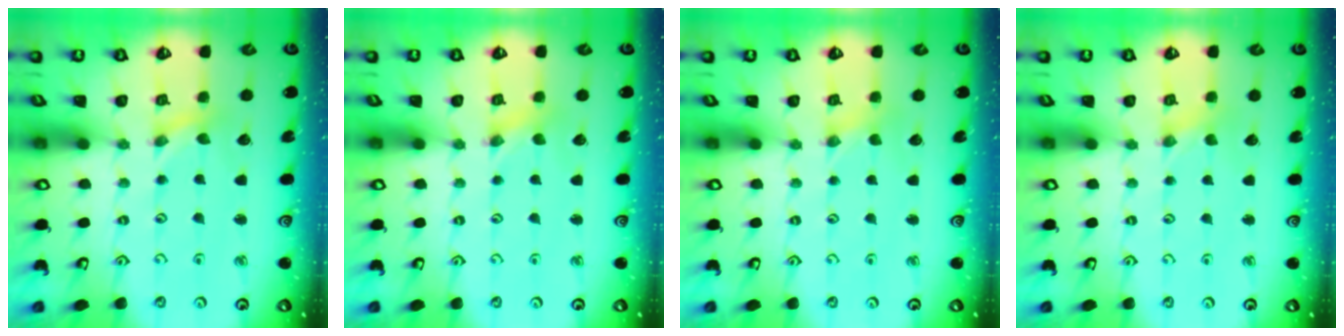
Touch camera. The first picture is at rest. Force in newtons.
{"total": 0.9, "press": 0.9, "slide": 0.2}
{"total": 0.0}
{"total": 0.0}